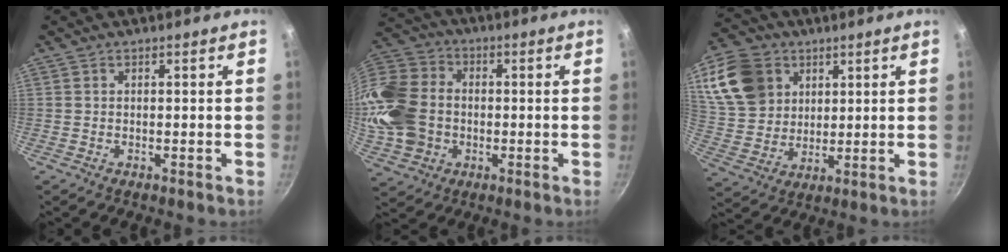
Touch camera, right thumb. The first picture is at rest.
{"total": 19.1, "force": [-1.7, 15.4, 11.2], "torque": [-0.230, 0.029, -0.034]}
{"total": 15.6, "force": [6.4, 12.1, 7.3], "torque": [-0.122, -0.010, 0.130]}